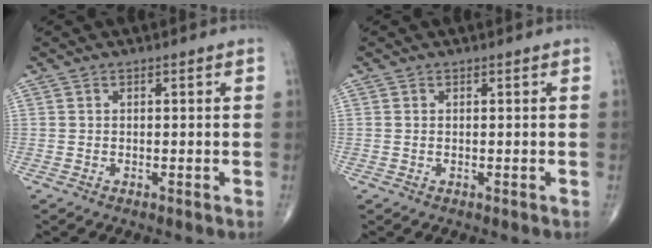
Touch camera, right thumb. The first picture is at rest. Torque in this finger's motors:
{"motor_torque": [-0.17, -0.10, -0.27, 0.07, 0.02]}